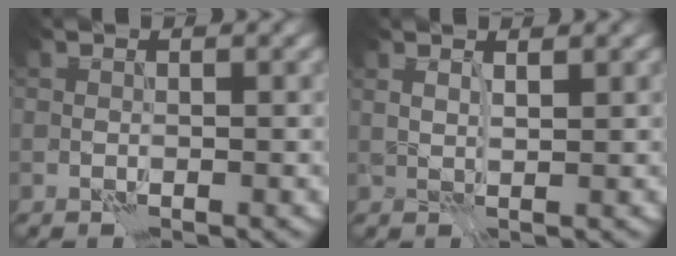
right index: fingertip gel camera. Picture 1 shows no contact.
{"total": 1.7, "force": [1.6, -0.7, -0.2], "torque": [-0.001, -0.003, 0.031]}